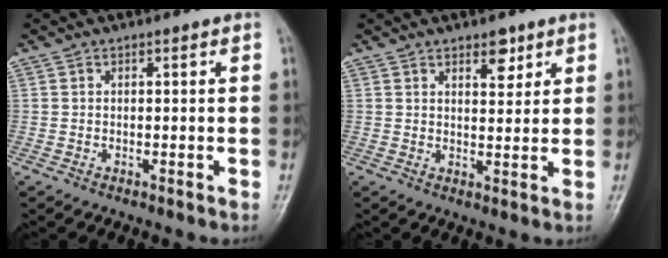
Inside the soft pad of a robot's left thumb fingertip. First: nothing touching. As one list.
[{"total": 4.2, "force": [2.6, 2.1, 2.5], "torque": [-0.014, -0.015, 0.037]}]